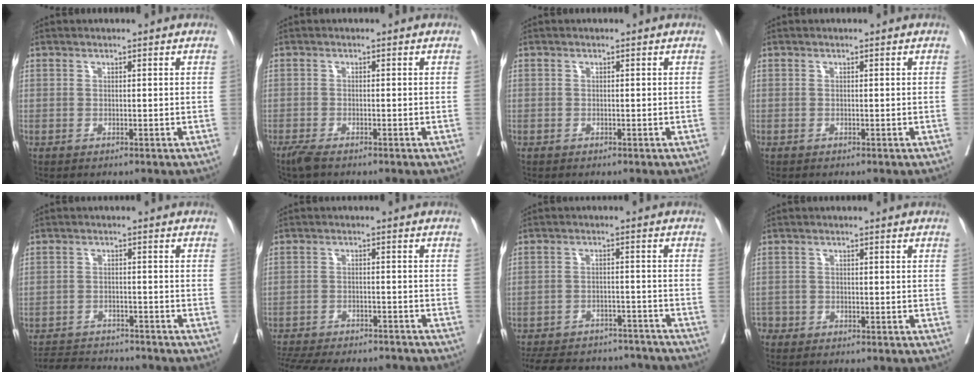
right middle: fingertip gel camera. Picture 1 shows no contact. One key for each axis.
{"total": 3.8, "fx": -2.8, "fy": 1.0, "fz": 2.4, "tx": -0.052, "ty": -0.011, "tz": -0.048}
{"total": 1.1, "fx": -0.2, "fy": 1.1, "fz": -0.1, "tx": 0.010, "ty": 0.008, "tz": -0.008}
{"total": 0.0}
{"total": 7.3, "fx": -7.0, "fy": 1.9, "fz": 1.2, "tx": -0.015, "ty": 0.001, "tz": -0.107}
{"total": 18.9, "fx": -16.8, "fy": 4.8, "fz": 7.1, "tx": -0.188, "ty": -0.021, "tz": -0.233}
{"total": 21.0, "fx": -18.7, "fy": 7.0, "fz": 6.8, "tx": -0.167, "ty": -0.006, "tz": -0.248}
{"total": 1.4, "fx": -1.1, "fy": 0.9, "fz": -0.2, "tx": 0.002, "ty": 0.006, "tz": -0.022}